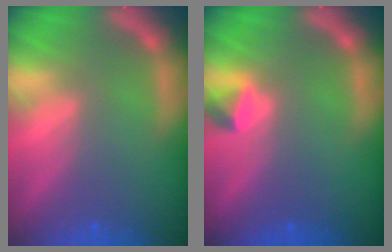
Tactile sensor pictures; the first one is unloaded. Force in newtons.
{"total": 1.4}